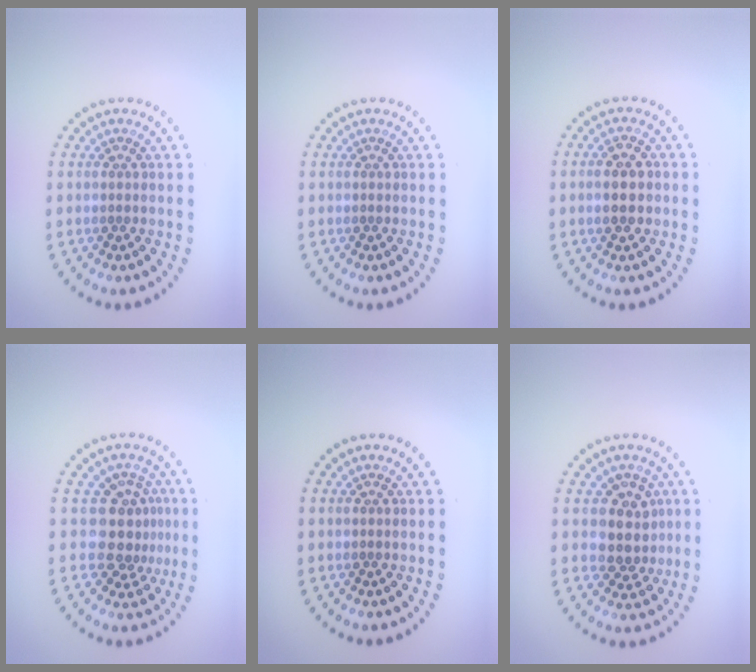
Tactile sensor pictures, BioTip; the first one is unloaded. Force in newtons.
{"total": 0.0}
{"total": 2.9, "press": 2.9, "slide": 0.1}
{"total": 3.4, "press": 2.6, "slide": 2.1}
{"total": 0.0}
{"total": 3.5, "press": 3.0, "slide": 1.7}